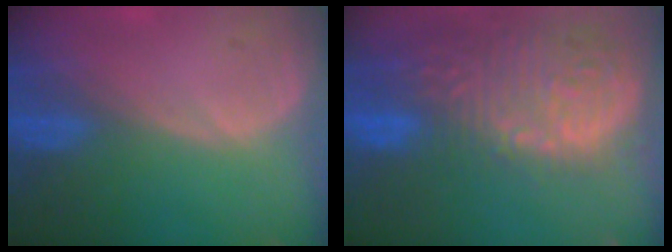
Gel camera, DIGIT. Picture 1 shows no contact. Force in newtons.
{"total": 15.3, "press": 12.6, "slide": 8.7}